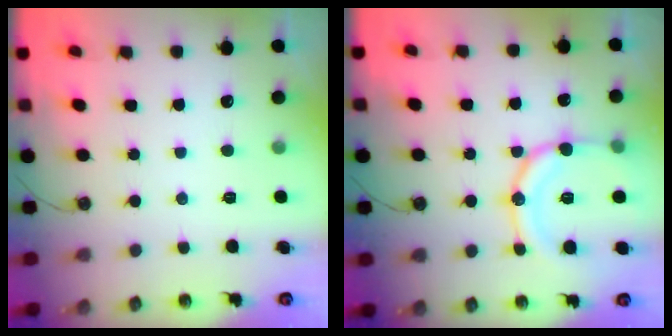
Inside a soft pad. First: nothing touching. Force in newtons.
{"total": 16.3, "press": 16.0, "slide": 3.2}